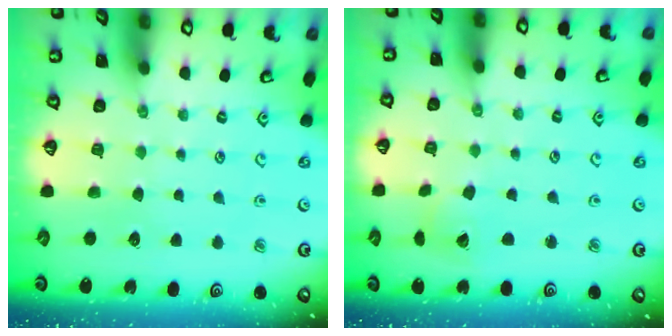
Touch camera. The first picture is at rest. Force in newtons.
{"total": 5.5, "press": 5.5, "slide": 0.7}